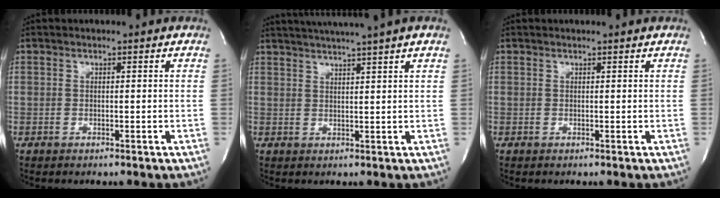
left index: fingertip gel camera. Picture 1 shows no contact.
{"total": 9.3, "force": [7.9, -1.5, 4.7], "torque": [-0.076, 0.018, 0.105]}
{"total": 1.0, "force": [1.0, -0.1, 0.1], "torque": [-0.007, 0.002, 0.013]}